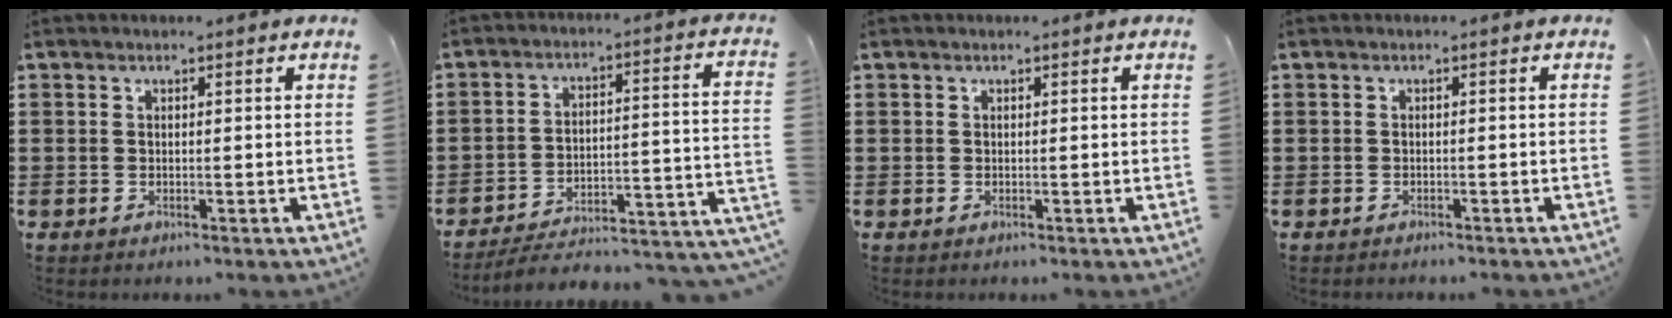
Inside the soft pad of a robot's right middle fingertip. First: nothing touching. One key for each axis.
{"total": 3.5, "fx": -3.2, "fy": 0.4, "fz": 1.4, "tx": -0.029, "ty": -0.023, "tz": -0.070}
{"total": 0.0}
{"total": 0.5, "fx": -0.5, "fy": 0.0, "fz": 0.0, "tx": -0.003, "ty": -0.002, "tz": -0.010}